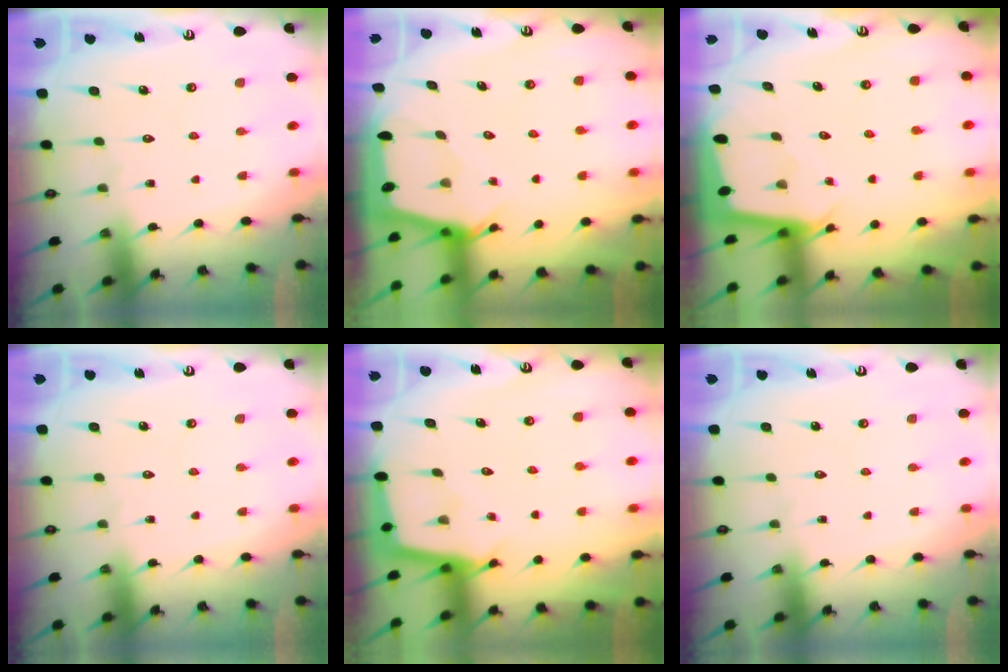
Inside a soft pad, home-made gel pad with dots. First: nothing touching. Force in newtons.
{"total": 2.3, "press": 2.3, "slide": 0.3}
{"total": 1.9, "press": 1.9, "slide": 0.1}
{"total": 0.0}
{"total": 2.5, "press": 2.5, "slide": 0.2}
{"total": 0.0}